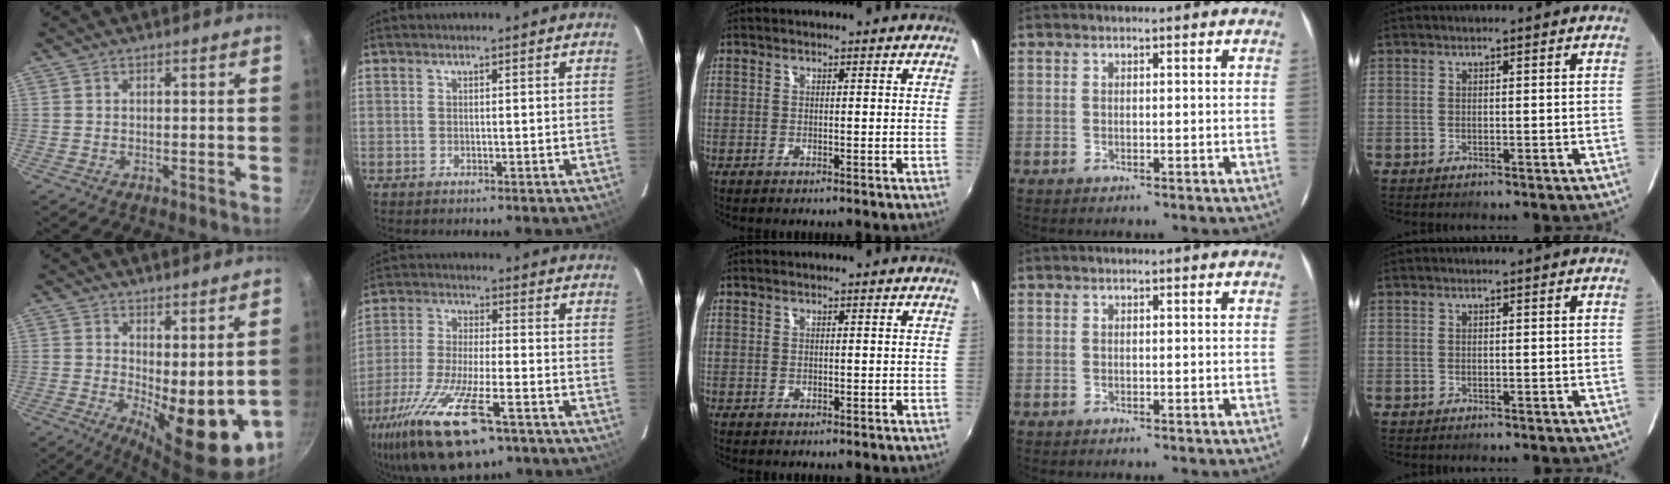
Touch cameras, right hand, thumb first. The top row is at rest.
{"thumb": {"total": 12.0, "force": [0.9, 4.9, 10.9], "torque": [-0.125, -0.028, 0.027]}, "index": {"total": 18.7, "force": [-10.9, 5.7, 14.0], "torque": [-0.288, -0.055, -0.199]}}